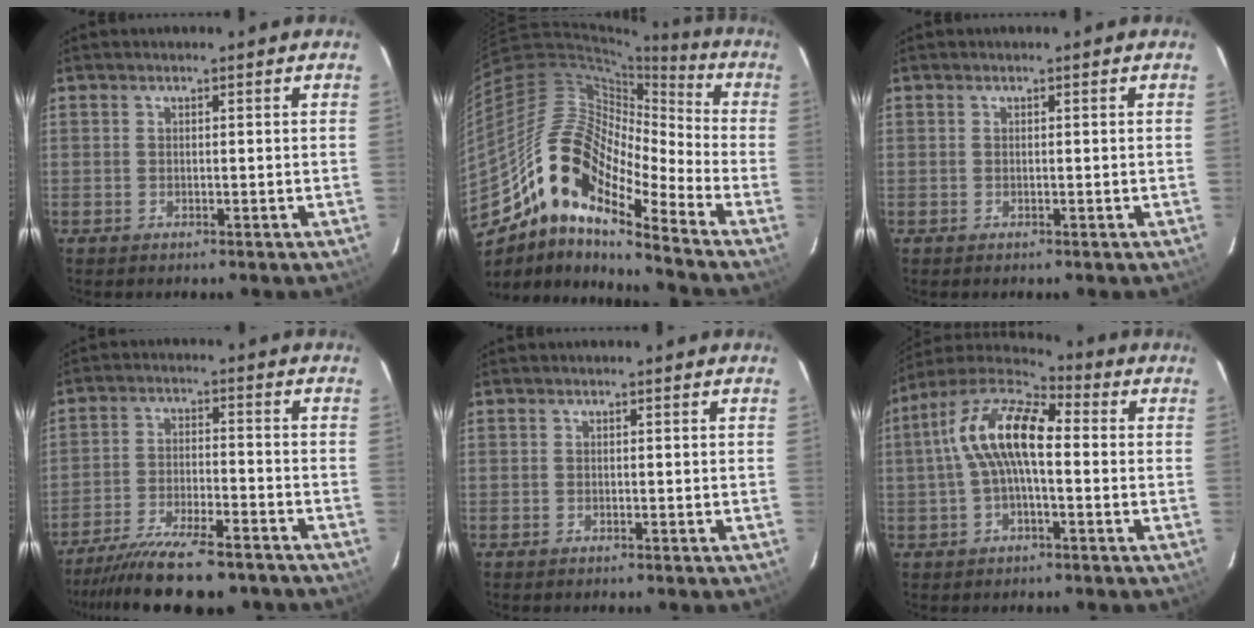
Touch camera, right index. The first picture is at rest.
{"total": 17.0, "force": [-11.8, 4.9, 11.2], "torque": [-0.180, -0.001, -0.239]}
{"total": 0.0}
{"total": 15.5, "force": [-13.1, 3.3, 7.5], "torque": [-0.157, -0.023, -0.210]}
{"total": 0.0}
{"total": 13.0, "force": [0.6, 5.4, 11.8], "torque": [-0.229, 0.026, -0.001]}